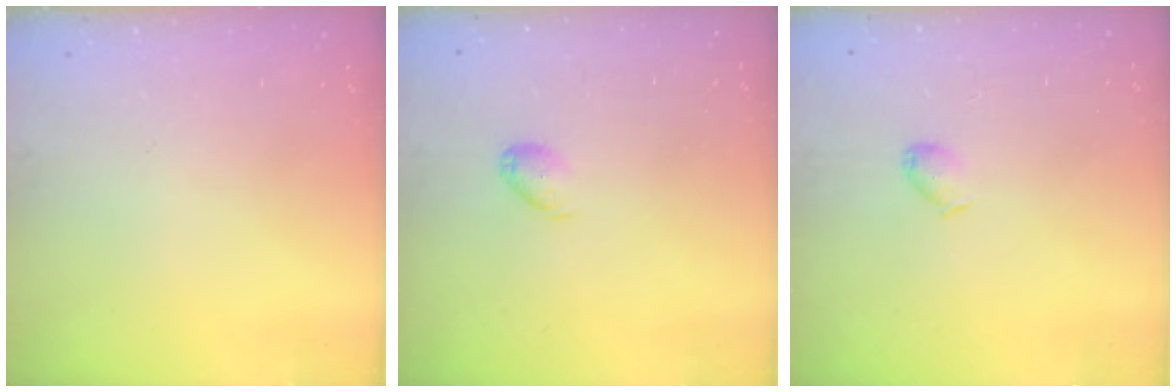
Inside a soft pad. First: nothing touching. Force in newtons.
{"total": 6.3, "press": 6.2, "slide": 1.1}
{"total": 3.9, "press": 3.8, "slide": 0.7}